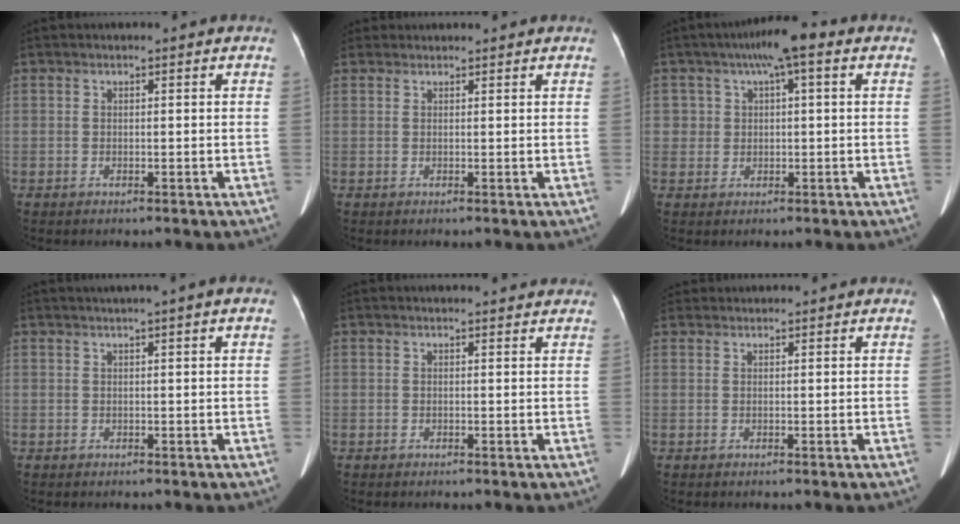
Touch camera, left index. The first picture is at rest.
{"total": 2.1, "force": [2.0, 0.6, 0.0], "torque": [-0.005, 0.019, 0.034]}
{"total": 5.6, "force": [2.7, 2.9, 4.0], "torque": [-0.055, 0.019, 0.038]}
{"total": 3.5, "force": [2.4, 0.0, 2.5], "torque": [-0.035, 0.032, 0.035]}
{"total": 4.9, "force": [4.7, 1.1, 0.9], "torque": [-0.007, 0.024, 0.049]}
{"total": 4.3, "force": [4.2, 0.9, 0.7], "torque": [-0.015, 0.034, 0.069]}